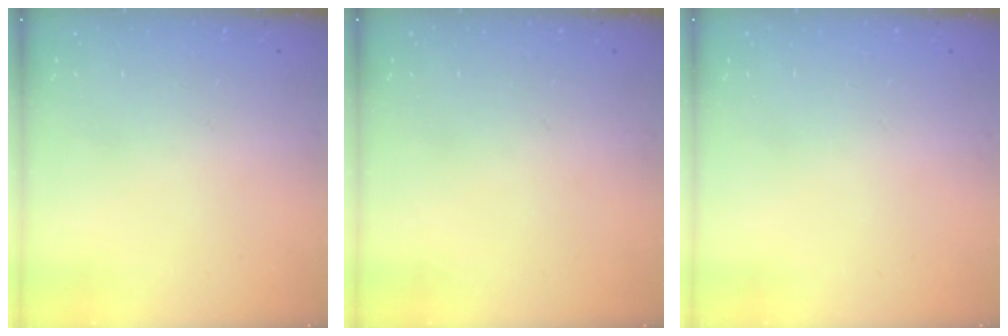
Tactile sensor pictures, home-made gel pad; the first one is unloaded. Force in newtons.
{"total": 0.0}
{"total": 0.0}